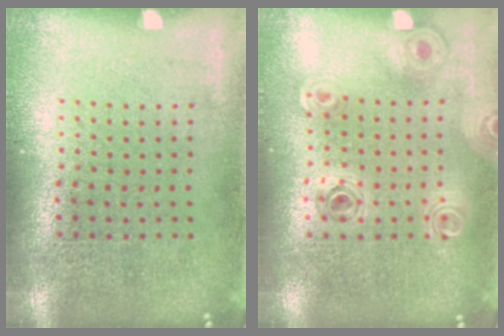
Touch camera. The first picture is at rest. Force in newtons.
{"total": 0.9, "press": 0.9, "slide": 0.1}